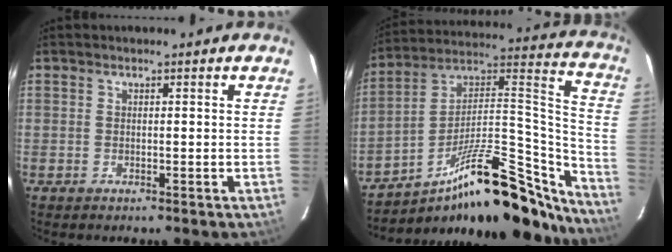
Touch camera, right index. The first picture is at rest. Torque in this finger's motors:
{"motor_torque": [0.25, -0.57, 0.59, 0.11]}